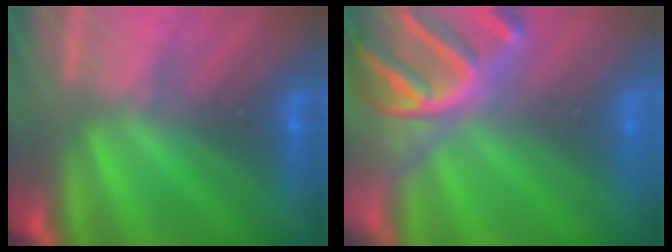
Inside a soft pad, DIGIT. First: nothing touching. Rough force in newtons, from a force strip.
{"total": 9.5}